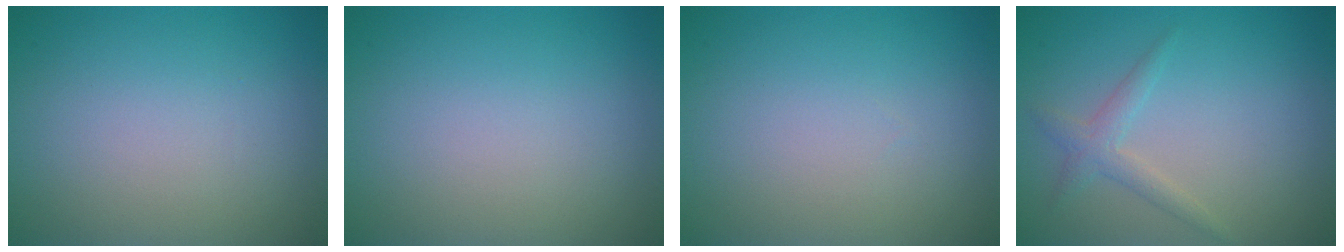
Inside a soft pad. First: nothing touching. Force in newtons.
{"total": 0.0}
{"total": 0.0}
{"total": 1.8, "press": 1.8, "slide": 0.1}